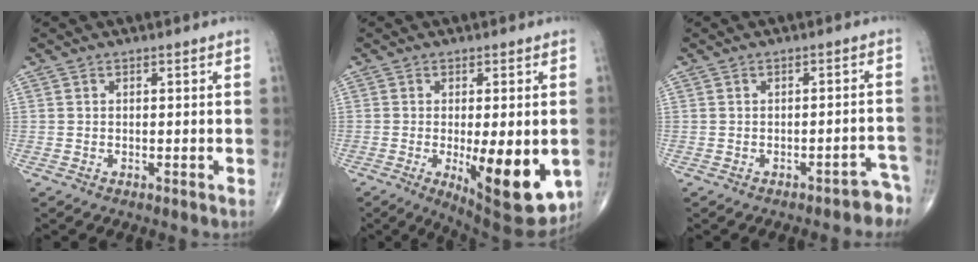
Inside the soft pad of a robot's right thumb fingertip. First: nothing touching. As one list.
[{"total": 16.2, "force": [-3.5, 5.5, 14.8], "torque": [-0.184, -0.025, -0.030]}, {"total": 4.6, "force": [-3.8, 1.9, 1.8], "torque": [0.000, 0.040, -0.045]}]